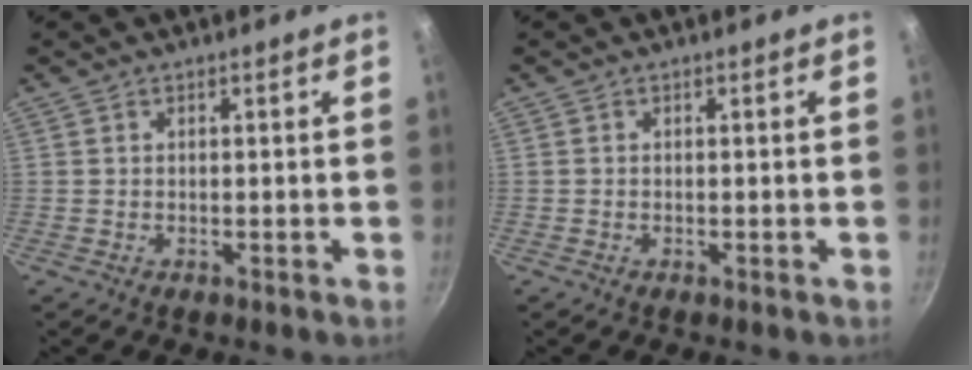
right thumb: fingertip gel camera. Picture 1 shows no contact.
{"total": 0.0}